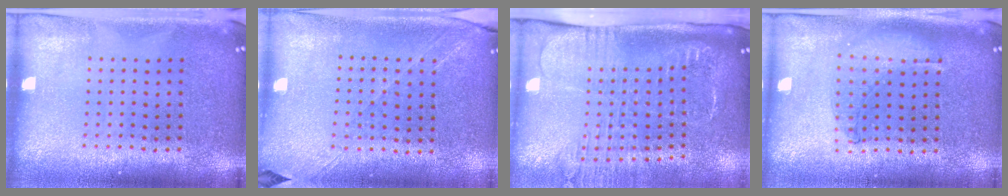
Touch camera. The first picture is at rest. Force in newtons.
{"total": 1.4, "press": 1.3, "slide": 0.6}
{"total": 2.7, "press": 2.1, "slide": 1.7}
{"total": 0.9, "press": 0.9, "slide": 0.2}